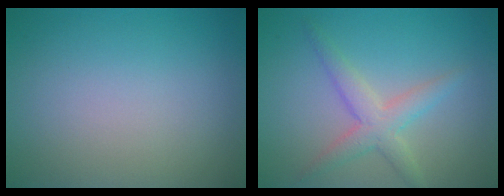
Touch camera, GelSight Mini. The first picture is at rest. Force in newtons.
{"total": 3.1, "press": 3.1, "slide": 0.2}